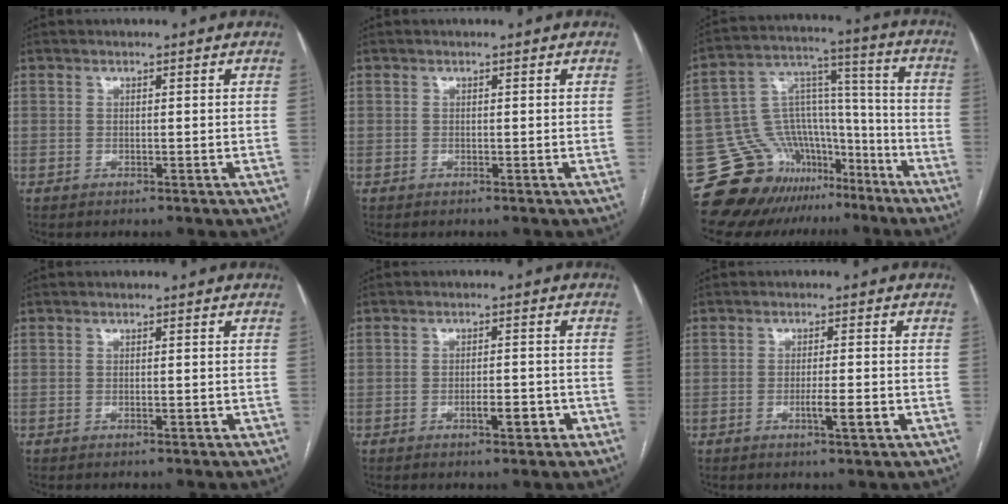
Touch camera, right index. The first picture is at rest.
{"total": 0.0}
{"total": 15.9, "force": [-11.1, 10.3, 4.8], "torque": [-0.069, 0.093, -0.173]}
{"total": 0.8, "force": [-0.3, 0.2, 0.7], "torque": [-0.015, -0.001, -0.002]}
{"total": 3.7, "force": [-1.7, 1.1, 3.1], "torque": [-0.047, 0.003, -0.022]}
{"total": 3.8, "force": [-1.3, 0.2, 3.6], "torque": [-0.057, -0.003, -0.020]}